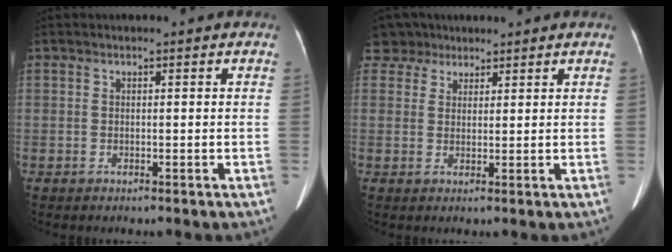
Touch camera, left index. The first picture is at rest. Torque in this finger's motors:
{"motor_torque": [-0.18, -0.16, -0.16, -0.04]}